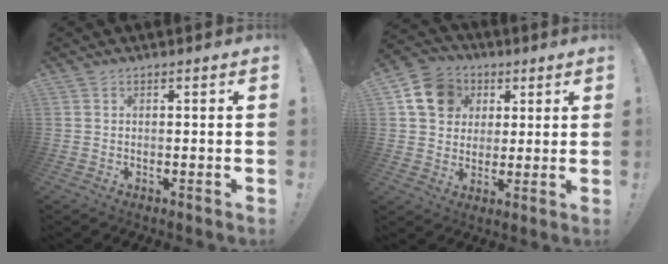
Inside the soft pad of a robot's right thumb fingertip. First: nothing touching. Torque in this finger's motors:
{"motor_torque": [1.33, 1.31, 0.59, 0.14, 0.03]}